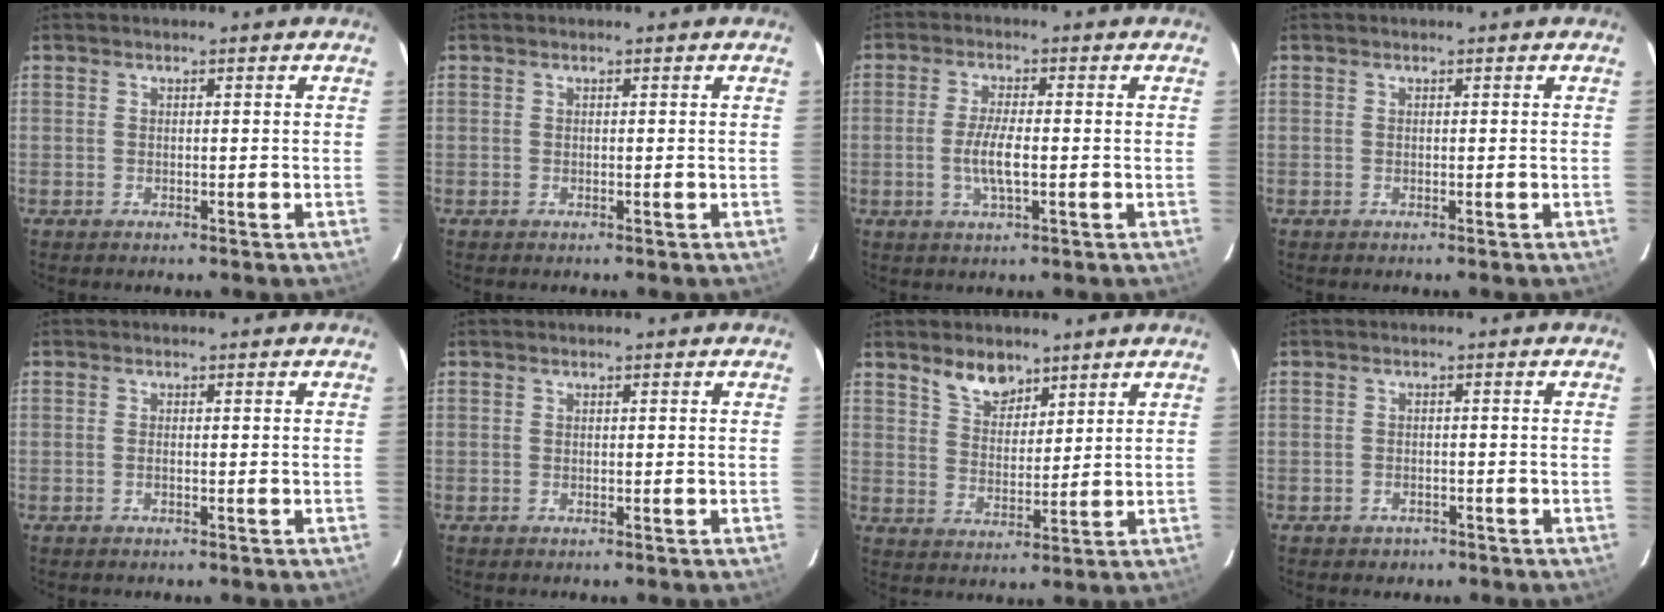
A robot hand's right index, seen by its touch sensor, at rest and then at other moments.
{"total": 0.0}
{"total": 5.3, "force": [-1.0, 1.2, 5.0], "torque": [-0.098, -0.006, -0.017]}
{"total": 0.0}
{"total": 0.6, "force": [-0.2, 0.1, 0.6], "torque": [-0.013, 0.001, -0.005]}
{"total": 0.0}
{"total": 6.3, "force": [4.8, 3.1, 2.7], "torque": [-0.042, 0.006, 0.091]}
{"total": 2.5, "force": [-1.6, 1.9, 0.3], "torque": [-0.014, 0.003, -0.017]}